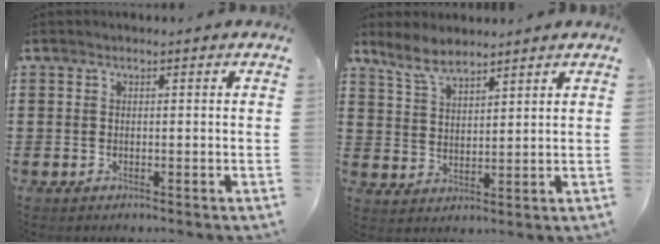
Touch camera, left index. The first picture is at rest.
{"total": 5.2, "force": [4.4, 1.3, 2.3], "torque": [-0.058, -0.006, 0.083]}